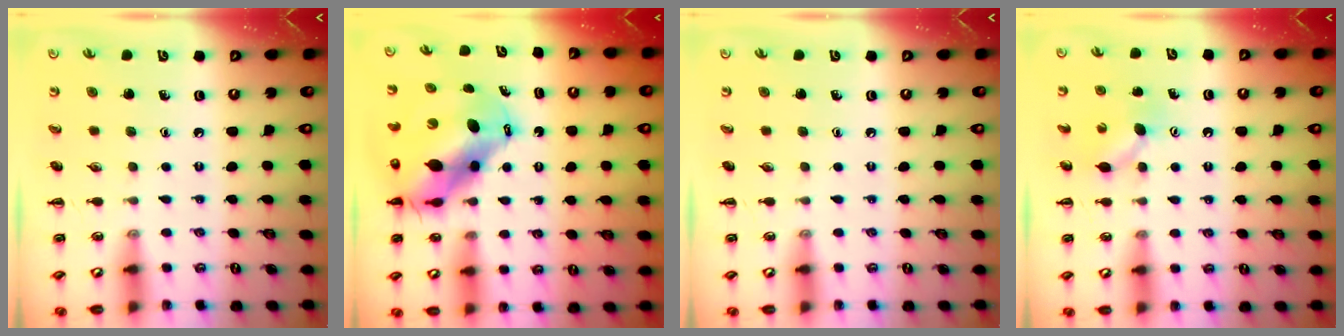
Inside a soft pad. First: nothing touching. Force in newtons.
{"total": 13.0, "press": 12.5, "slide": 3.4}
{"total": 0.0}
{"total": 5.3, "press": 5.1, "slide": 1.5}